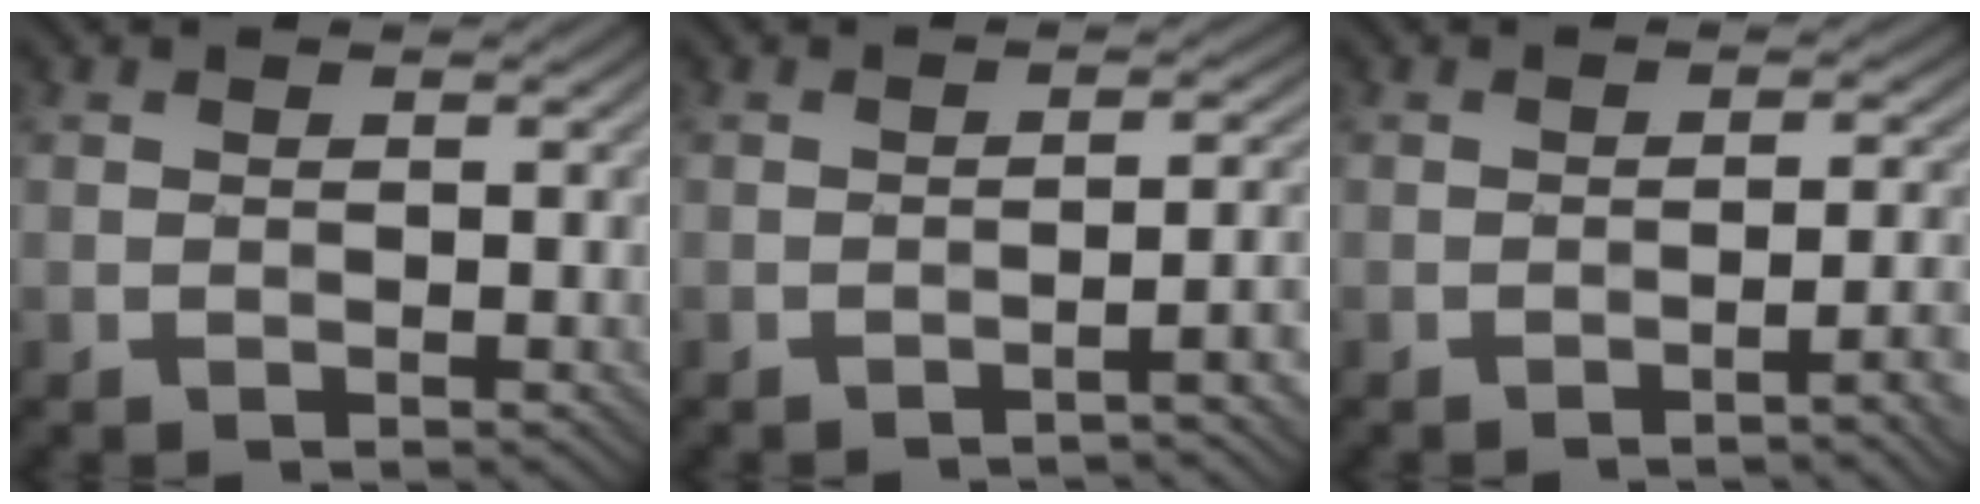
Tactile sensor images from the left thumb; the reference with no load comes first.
{"total": 4.2, "force": [-2.2, 0.6, 3.5], "torque": [-0.034, 0.020, -0.044]}
{"total": 4.4, "force": [-2.0, 0.8, 3.8], "torque": [-0.044, 0.014, -0.036]}